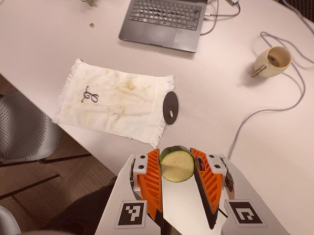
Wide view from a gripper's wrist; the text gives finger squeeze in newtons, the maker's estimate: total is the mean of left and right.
{"total": 10.7, "left": 10.6, "right": 10.8}